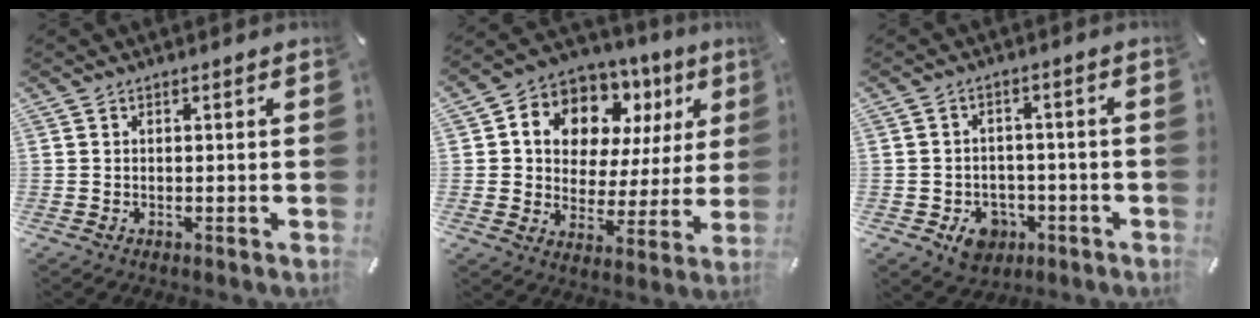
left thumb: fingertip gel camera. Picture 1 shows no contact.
{"total": 11.0, "force": [5.9, 8.2, 4.3], "torque": [-0.087, -0.042, 0.111]}
{"total": 7.3, "force": [-3.2, 5.7, 3.1], "torque": [-0.044, 0.019, -0.056]}